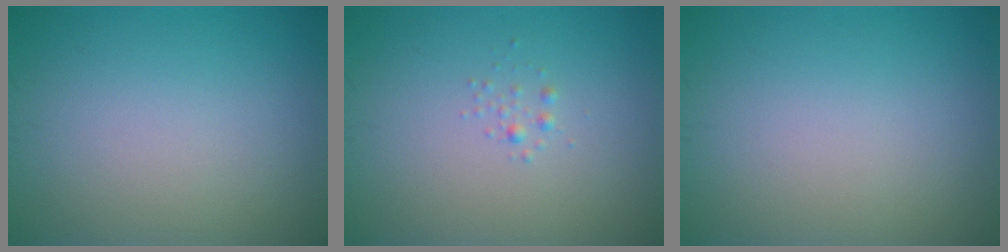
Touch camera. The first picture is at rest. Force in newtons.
{"total": 0.6, "press": 0.6, "slide": 0.0}
{"total": 0.0}